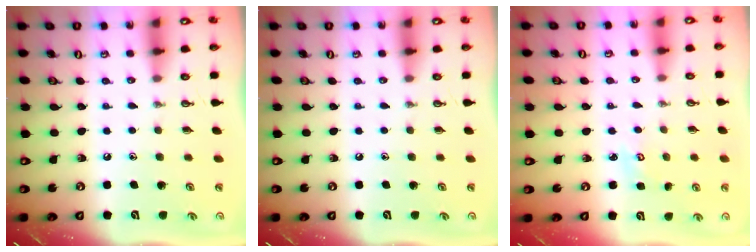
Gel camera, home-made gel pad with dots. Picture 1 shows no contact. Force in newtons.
{"total": 0.0}
{"total": 2.7, "press": 2.7, "slide": 0.3}